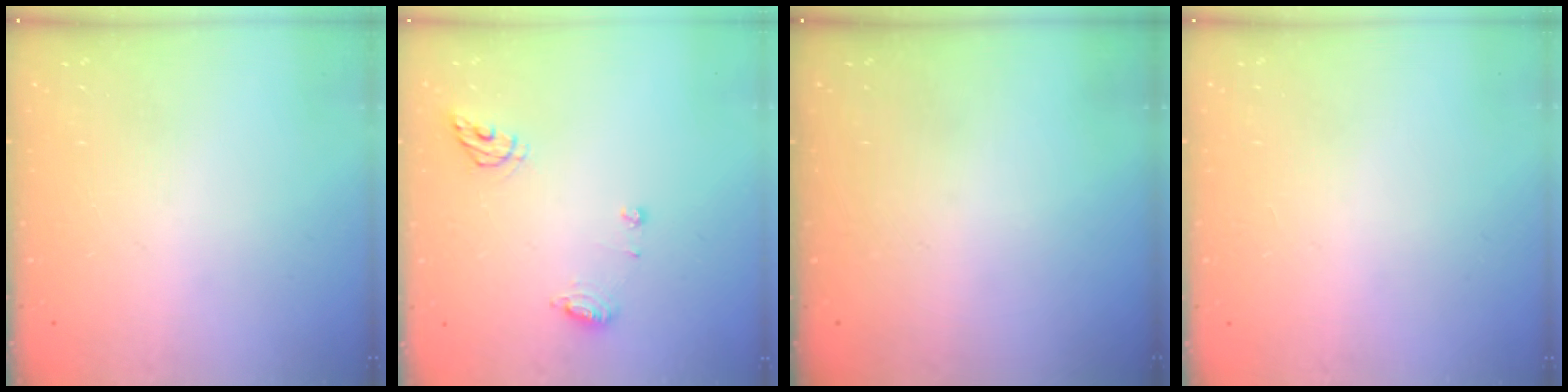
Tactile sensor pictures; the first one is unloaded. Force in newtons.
{"total": 7.2, "press": 7.2, "slide": 0.8}
{"total": 0.0}
{"total": 1.0, "press": 0.8, "slide": 0.6}